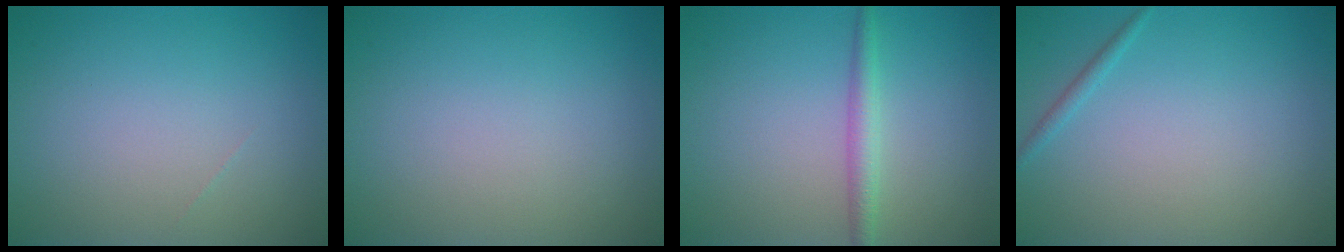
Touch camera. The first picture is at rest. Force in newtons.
{"total": 0.0}
{"total": 1.9, "press": 1.9, "slide": 0.1}
{"total": 0.8, "press": 0.8, "slide": 0.0}